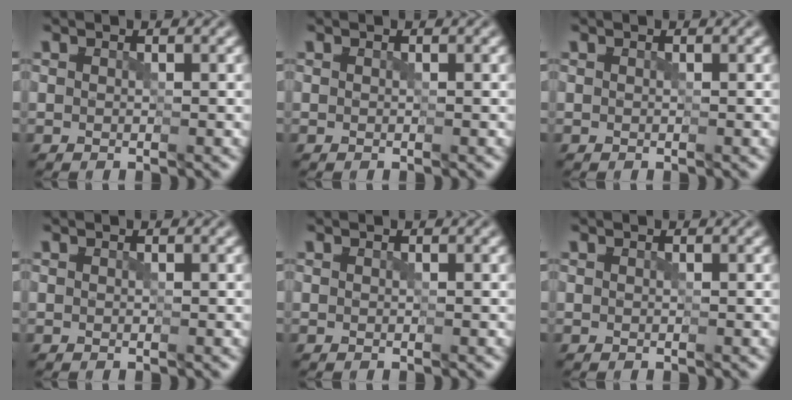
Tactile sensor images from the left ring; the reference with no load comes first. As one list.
[{"total": 0.0}, {"total": 0.0}, {"total": 0.0}, {"total": 0.0}, {"total": 0.0}]